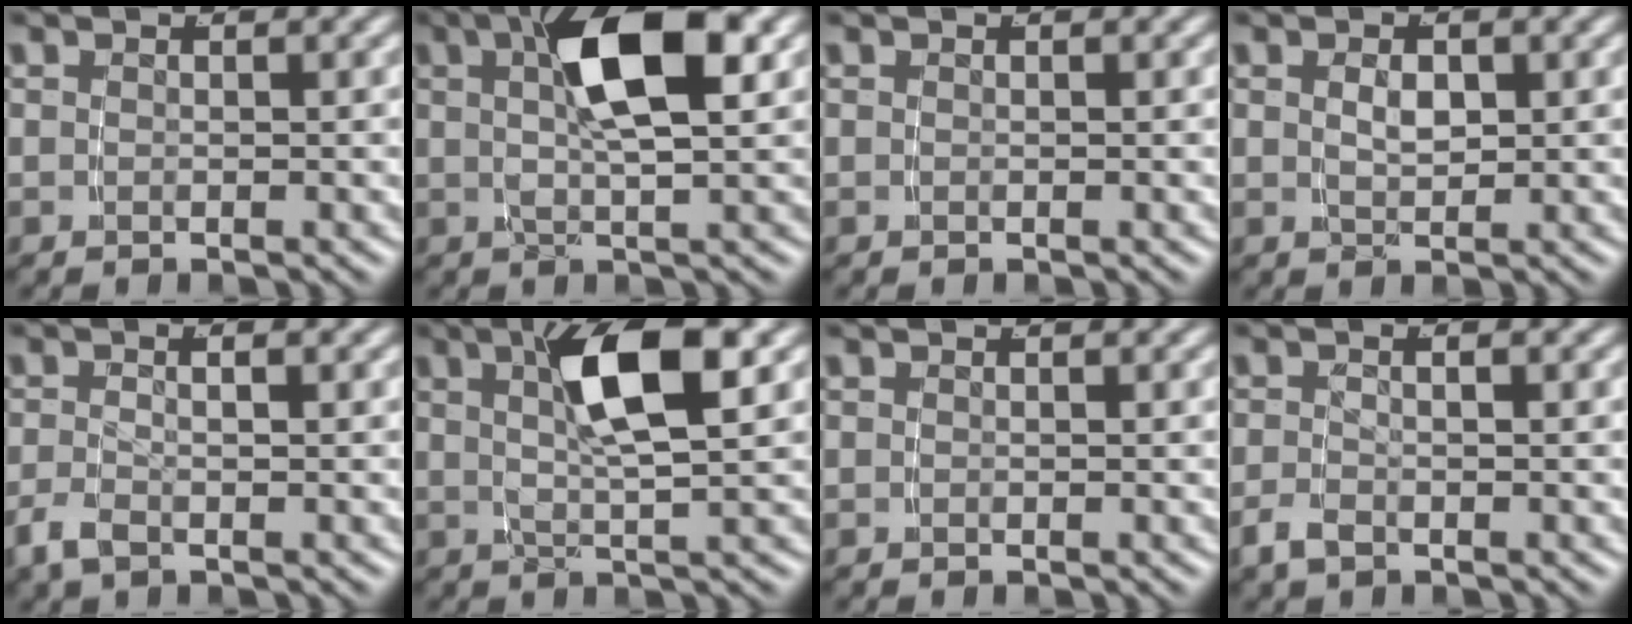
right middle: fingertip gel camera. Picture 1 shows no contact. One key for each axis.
{"total": 8.6, "fx": 1.8, "fy": 2.6, "fz": 8.0, "tx": -0.139, "ty": 0.008, "tz": 0.035}
{"total": 0.0}
{"total": 1.7, "fx": 0.3, "fy": 0.3, "fz": 1.6, "tx": -0.025, "ty": -0.006, "tz": 0.014}
{"total": 2.3, "fx": -1.4, "fy": 0.8, "fz": 1.7, "tx": -0.036, "ty": -0.003, "tz": -0.022}
{"total": 7.0, "fx": 1.8, "fy": 1.4, "fz": 6.7, "tx": -0.125, "ty": 0.006, "tz": 0.035}
{"total": 0.0}
{"total": 1.7, "fx": -1.1, "fy": 0.5, "fz": 1.2, "tx": -0.024, "ty": -0.001, "tz": -0.017}